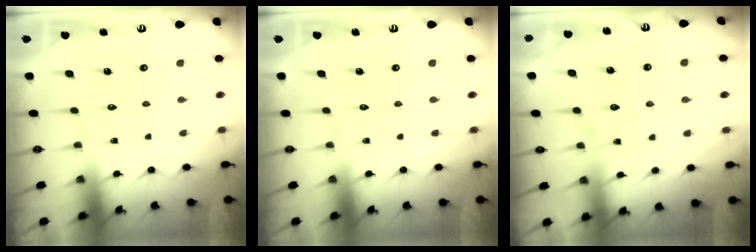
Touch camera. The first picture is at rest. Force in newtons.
{"total": 0.0}
{"total": 9.1, "press": 9.1, "slide": 0.9}